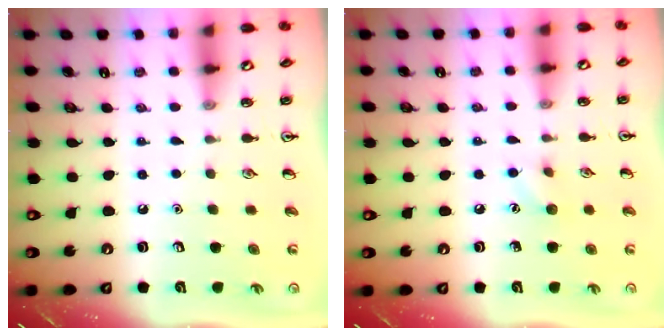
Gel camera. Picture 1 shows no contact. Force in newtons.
{"total": 5.6, "press": 5.4, "slide": 1.6}